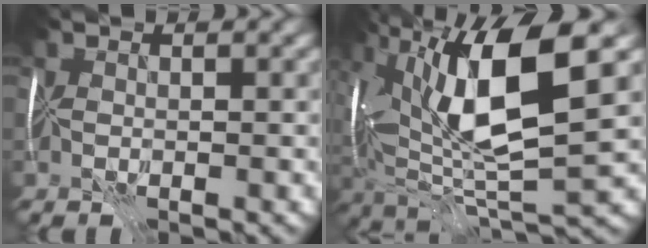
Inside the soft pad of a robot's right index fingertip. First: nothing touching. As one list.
[{"total": 12.2, "force": [3.3, 3.4, 11.3], "torque": [-0.210, 0.005, 0.061]}]